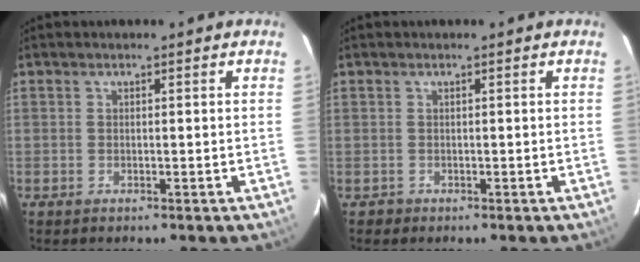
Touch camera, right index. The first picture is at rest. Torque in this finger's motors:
{"motor_torque": [-0.77, -0.22, -0.72, -0.21]}